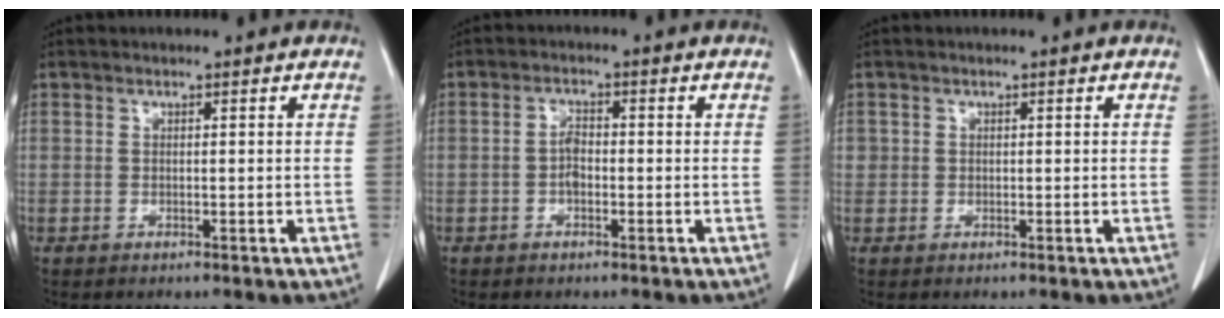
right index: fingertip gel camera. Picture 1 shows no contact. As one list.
[{"total": 2.4, "force": [-0.6, 1.2, 2.0], "torque": [-0.036, 0.004, -0.013]}, {"total": 1.0, "force": [0.2, 1.0, 0.1], "torque": [0.010, 0.003, 0.000]}]